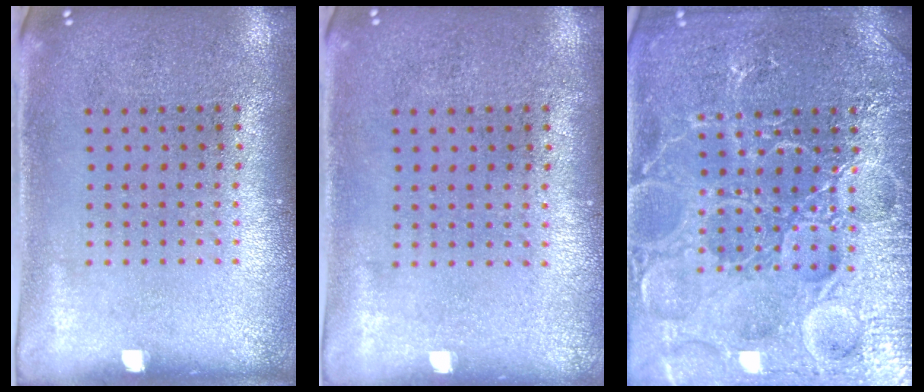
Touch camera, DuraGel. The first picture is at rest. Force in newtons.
{"total": 0.0}
{"total": 7.5, "press": 7.4, "slide": 1.0}